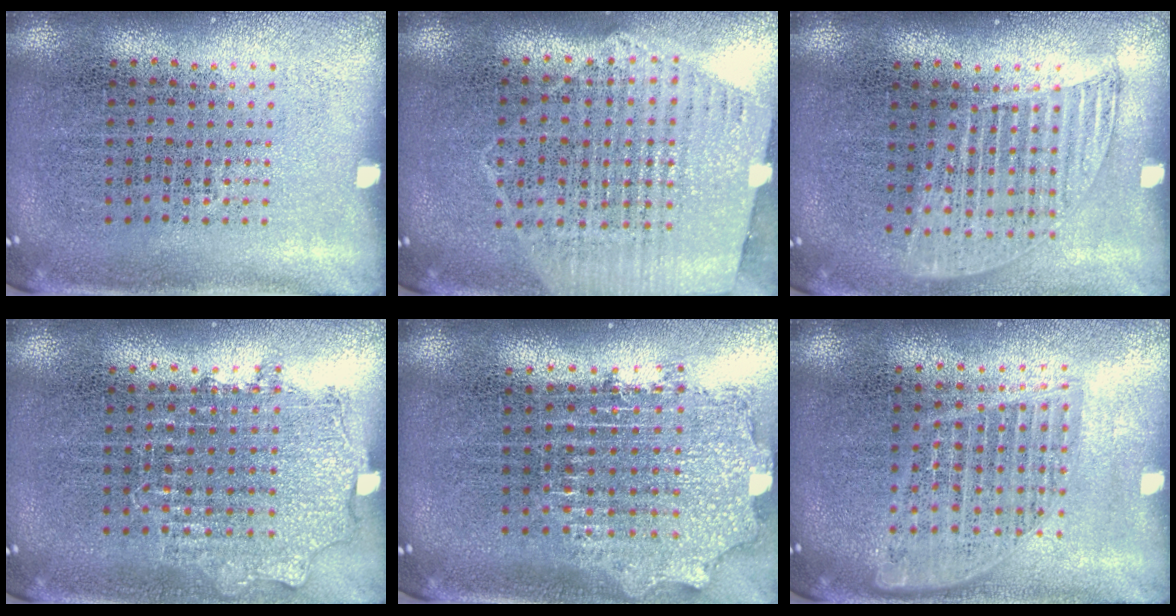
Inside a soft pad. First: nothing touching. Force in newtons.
{"total": 1.2, "press": 1.1, "slide": 0.3}
{"total": 1.2, "press": 1.1, "slide": 0.6}
{"total": 0.9, "press": 0.9, "slide": 0.2}
{"total": 2.1, "press": 1.7, "slide": 1.3}
{"total": 1.6, "press": 1.4, "slide": 0.7}